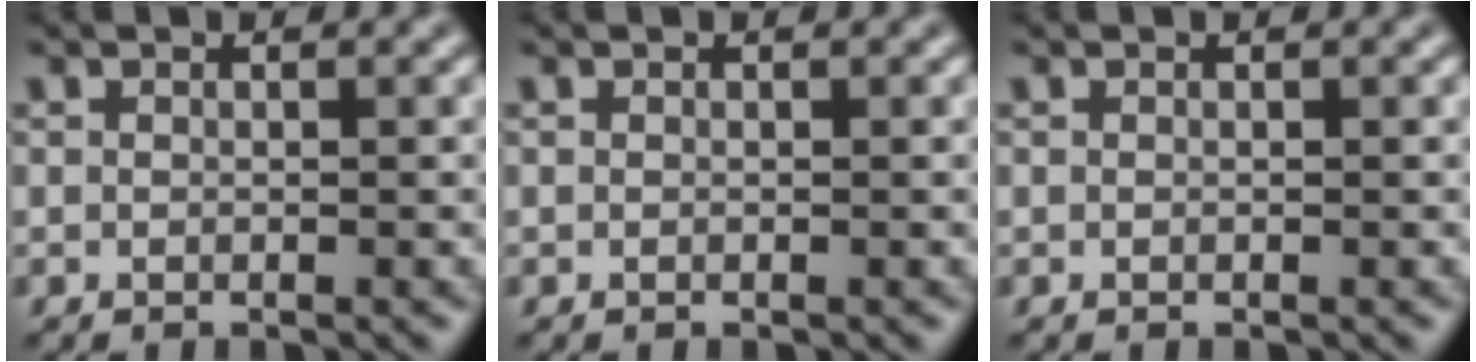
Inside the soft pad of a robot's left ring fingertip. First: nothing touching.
{"total": 0.0}
{"total": 0.0}